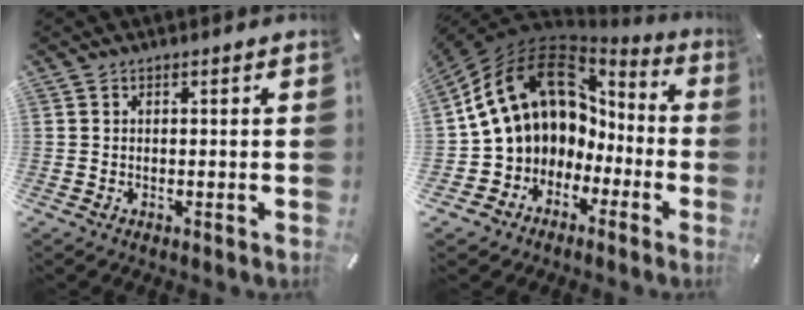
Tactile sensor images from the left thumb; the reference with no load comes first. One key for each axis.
{"total": 16.1, "fx": 4.7, "fy": 12.9, "fz": 8.4, "tx": -0.187, "ty": -0.022, "tz": 0.103}